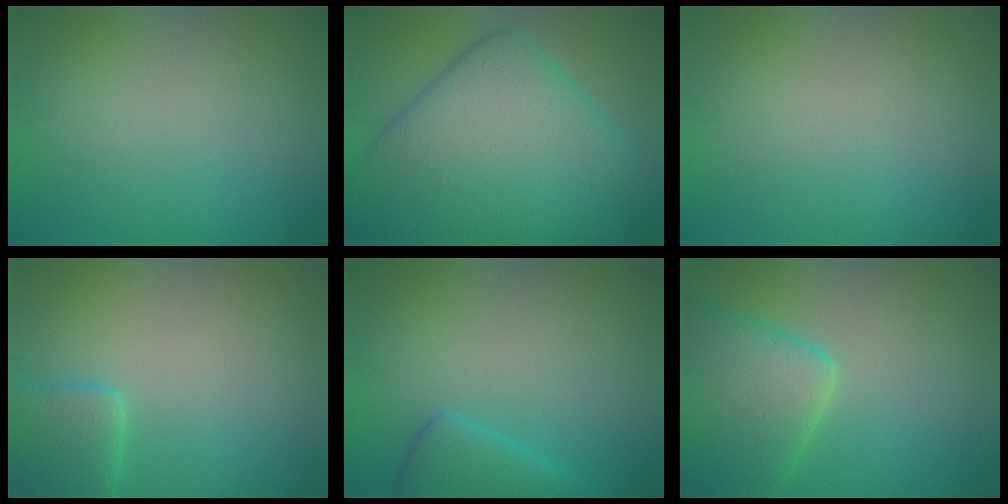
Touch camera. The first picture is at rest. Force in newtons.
{"total": 15.0, "press": 15.0, "slide": 0.1}
{"total": 0.0}
{"total": 3.4, "press": 3.4, "slide": 0.3}
{"total": 3.0, "press": 3.0, "slide": 0.3}
{"total": 6.7, "press": 6.6, "slide": 0.4}